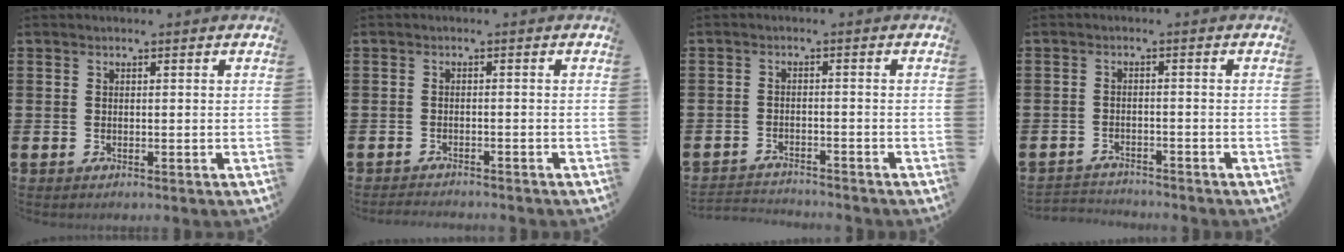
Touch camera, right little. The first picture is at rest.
{"total": 1.3, "force": [-1.3, 0.0, 0.0], "torque": [-0.003, 0.002, -0.027]}
{"total": 2.2, "force": [-2.2, 0.0, -0.2], "torque": [-0.002, 0.002, -0.049]}
{"total": 2.1, "force": [-2.1, 0.1, -0.3], "torque": [-0.001, 0.002, -0.046]}